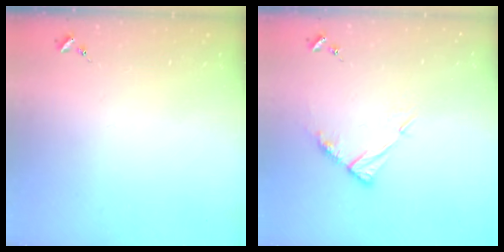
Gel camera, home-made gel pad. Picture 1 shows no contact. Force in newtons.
{"total": 9.0, "press": 9.0, "slide": 0.8}